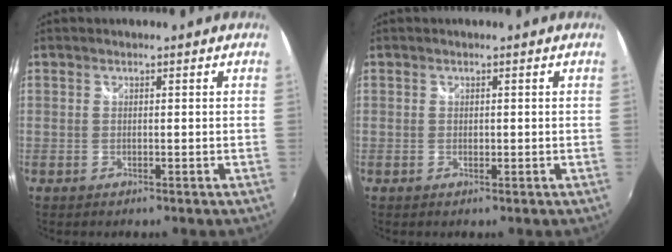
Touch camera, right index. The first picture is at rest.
{"total": 0.5, "force": [0.0, 0.4, 0.3], "torque": [-0.004, -0.001, -0.001]}